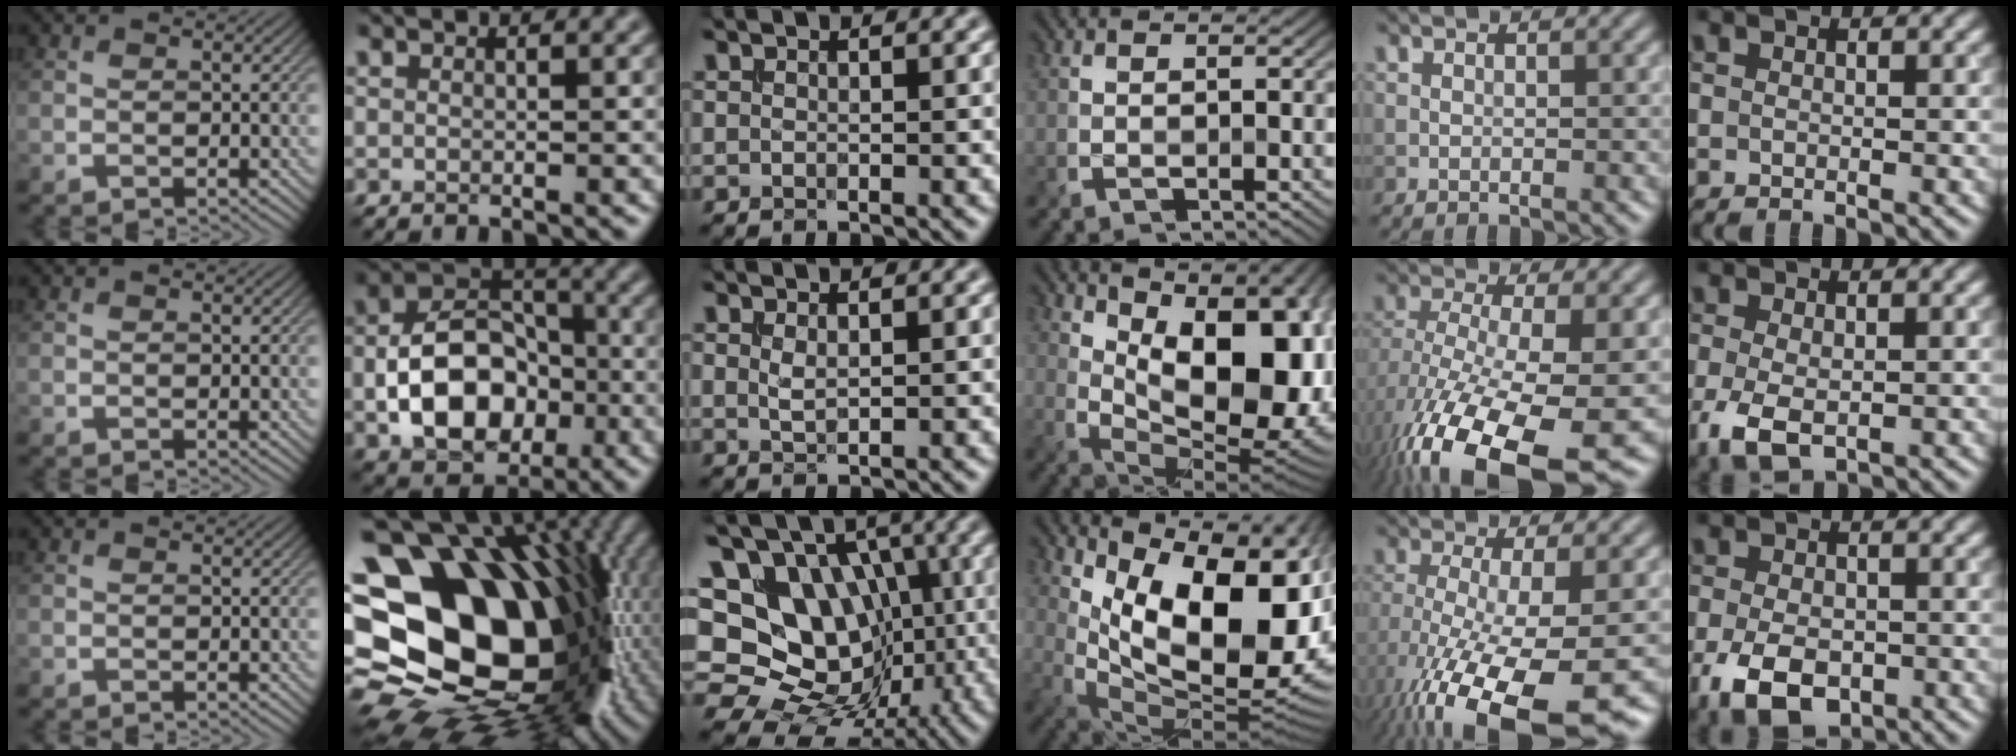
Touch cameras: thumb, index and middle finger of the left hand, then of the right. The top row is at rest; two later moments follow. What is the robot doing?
{"motion": "insert", "object": "drawer"}